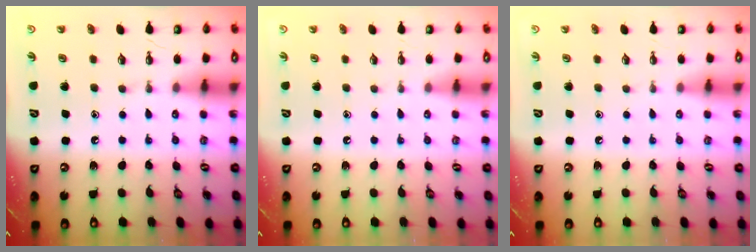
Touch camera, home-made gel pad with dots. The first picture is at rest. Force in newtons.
{"total": 0.0}
{"total": 0.0}